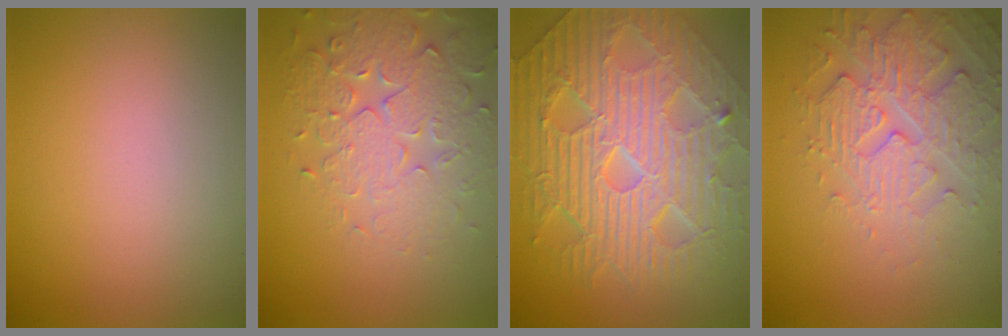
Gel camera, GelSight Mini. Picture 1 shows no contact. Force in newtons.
{"total": 5.1, "press": 4.7, "slide": 1.9}
{"total": 11.7, "press": 7.6, "slide": 8.9}
{"total": 4.9, "press": 3.8, "slide": 3.0}